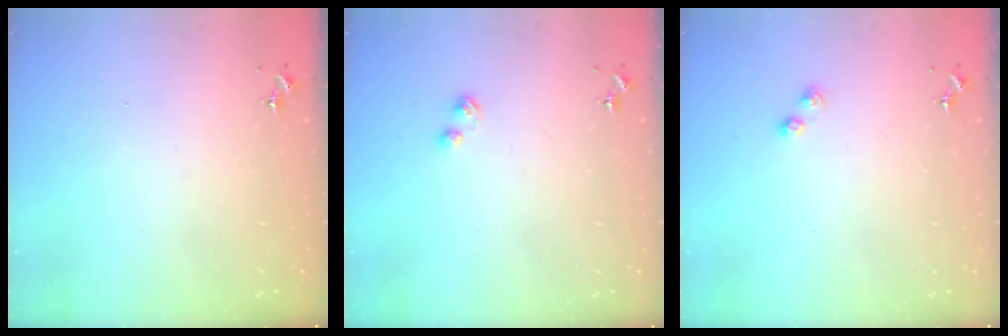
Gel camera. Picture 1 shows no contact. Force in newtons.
{"total": 2.9, "press": 2.9, "slide": 0.5}
{"total": 2.8, "press": 2.8, "slide": 0.3}